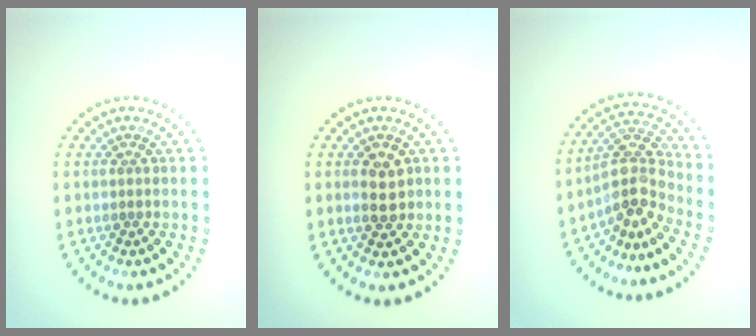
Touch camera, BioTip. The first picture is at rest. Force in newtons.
{"total": 2.4, "press": 2.3, "slide": 0.3}
{"total": 3.8, "press": 2.8, "slide": 2.6}